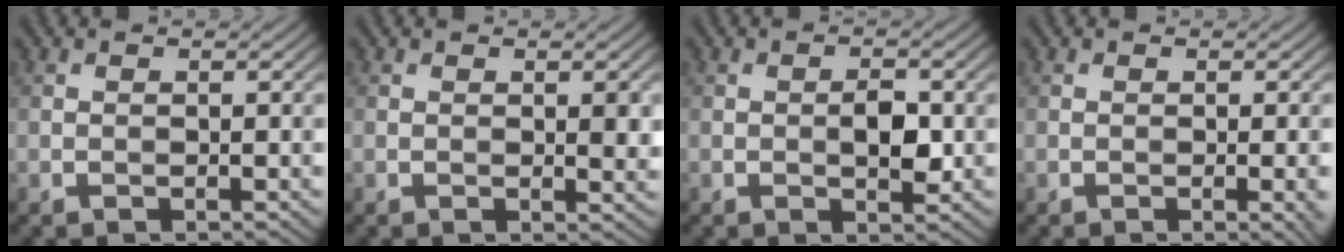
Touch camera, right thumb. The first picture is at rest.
{"total": 2.1, "force": [0.4, 0.6, 2.0], "torque": [-0.030, -0.006, 0.007]}
{"total": 3.1, "force": [-0.3, 1.4, 2.8], "torque": [-0.041, 0.000, -0.004]}
{"total": 2.2, "force": [-0.5, 0.3, 2.1], "torque": [-0.029, 0.000, -0.008]}